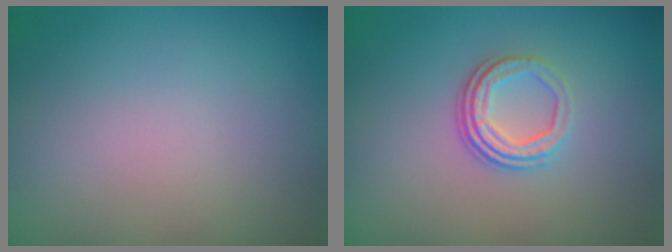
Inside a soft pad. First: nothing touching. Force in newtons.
{"total": 3.2, "press": 2.4, "slide": 2.1}